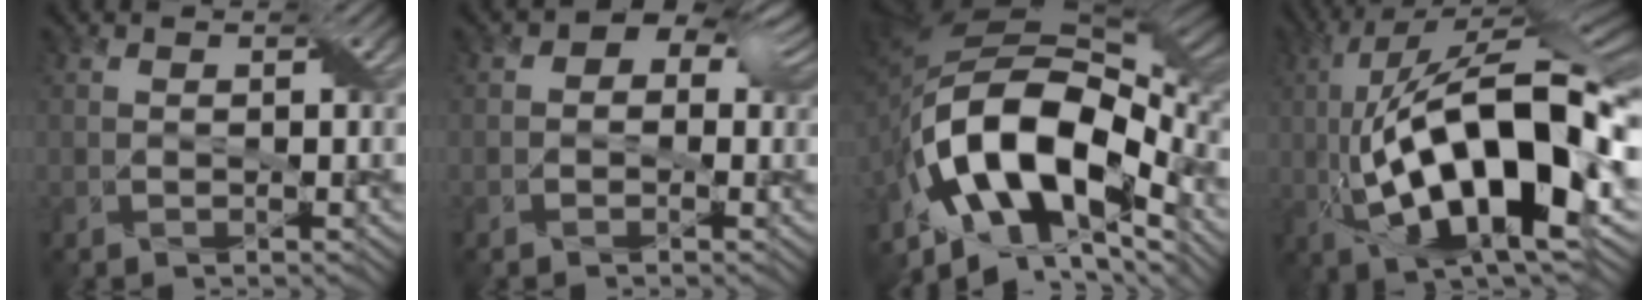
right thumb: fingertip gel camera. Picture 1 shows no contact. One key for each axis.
{"total": 5.6, "fx": 1.5, "fy": 4.1, "fz": 3.4, "tx": -0.039, "ty": 0.028, "tz": -0.013}
{"total": 17.6, "fx": -5.9, "fy": 9.6, "fz": 13.5, "tx": -0.282, "ty": -0.001, "tz": -0.118}
{"total": 18.8, "fx": -2.1, "fy": 6.4, "fz": 17.6, "tx": -0.333, "ty": 0.033, "tz": -0.042}